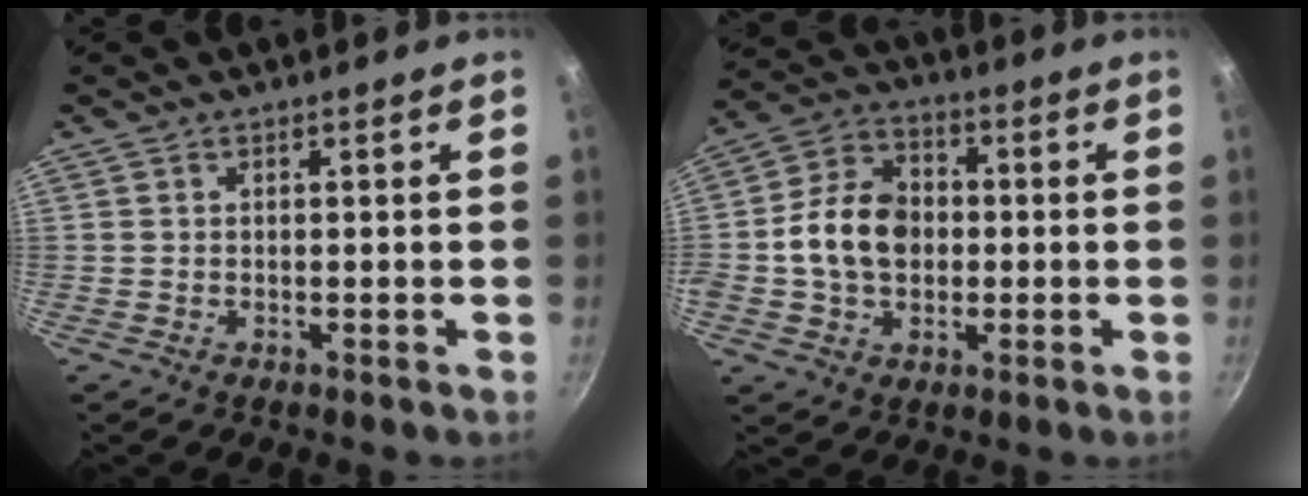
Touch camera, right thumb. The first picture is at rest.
{"total": 12.5, "force": [-0.4, 9.5, 8.1], "torque": [-0.122, 0.020, -0.020]}